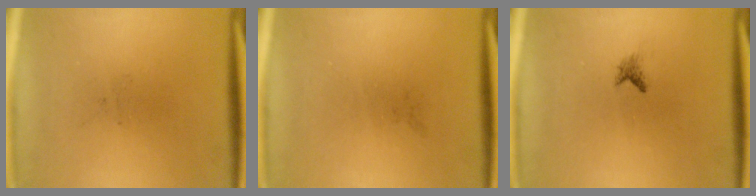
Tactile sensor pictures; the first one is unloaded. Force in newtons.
{"total": 0.0}
{"total": 0.8}